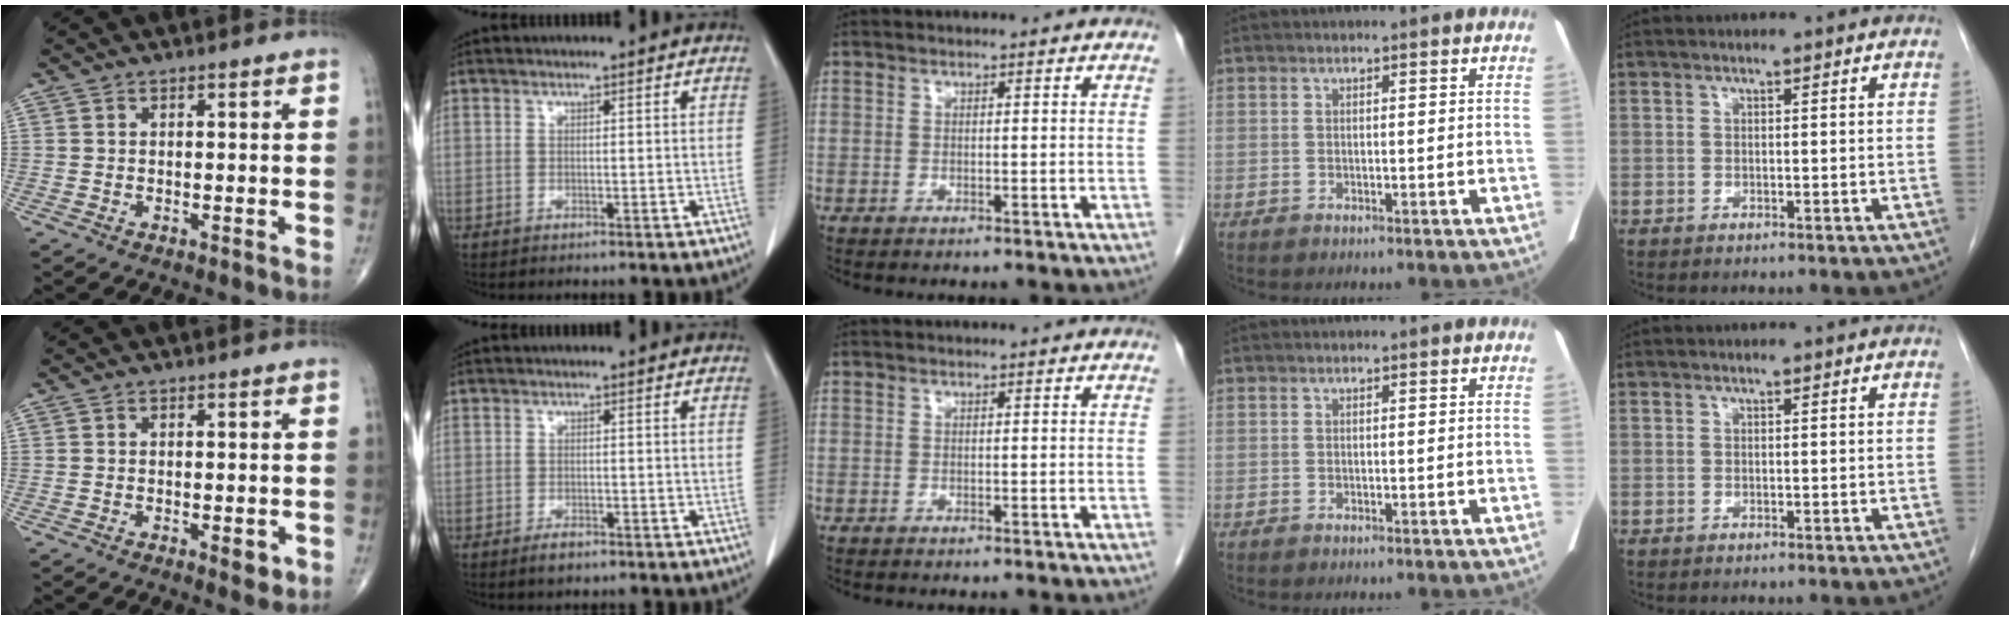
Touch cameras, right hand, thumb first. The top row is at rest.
{"thumb": {"total": 3.0, "force": [-1.0, 1.3, 2.5], "torque": [-0.025, -0.002, -0.011]}, "index": {"total": 1.8, "force": [-1.3, 0.8, 1.0], "torque": [-0.020, 0.001, -0.016]}}